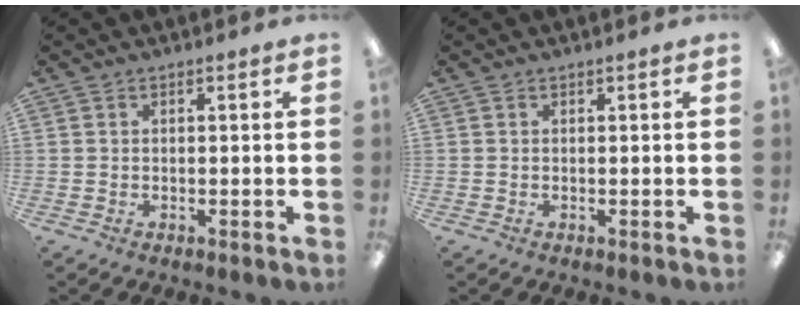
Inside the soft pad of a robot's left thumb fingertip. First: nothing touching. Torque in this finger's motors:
{"motor_torque": [-0.01, -0.03, 0.05, -0.04, 0.00]}